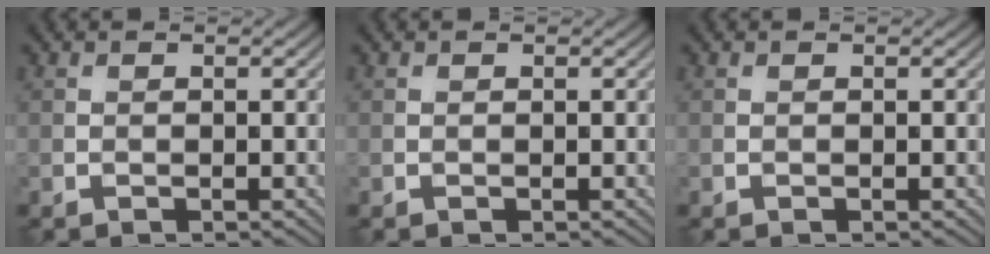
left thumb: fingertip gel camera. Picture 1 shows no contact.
{"total": 0.0}
{"total": 0.0}